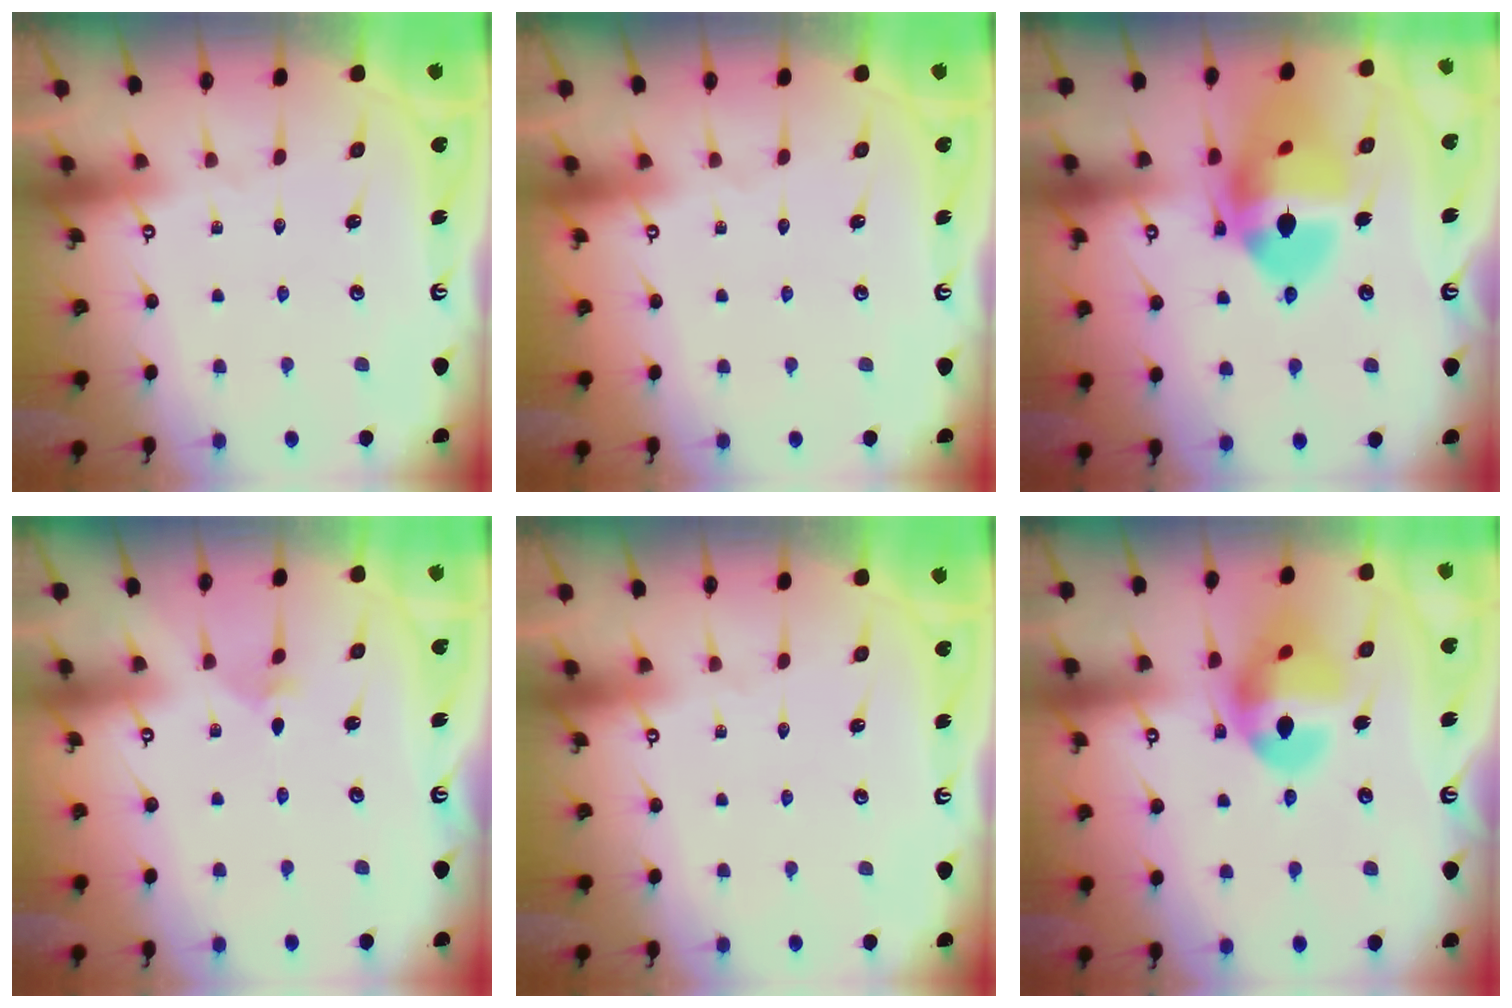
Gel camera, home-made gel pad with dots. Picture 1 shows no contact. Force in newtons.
{"total": 0.0}
{"total": 18.5, "press": 17.5, "slide": 5.9}
{"total": 1.9, "press": 1.9, "slide": 0.3}
{"total": 0.0}
{"total": 15.4, "press": 15.3, "slide": 1.8}